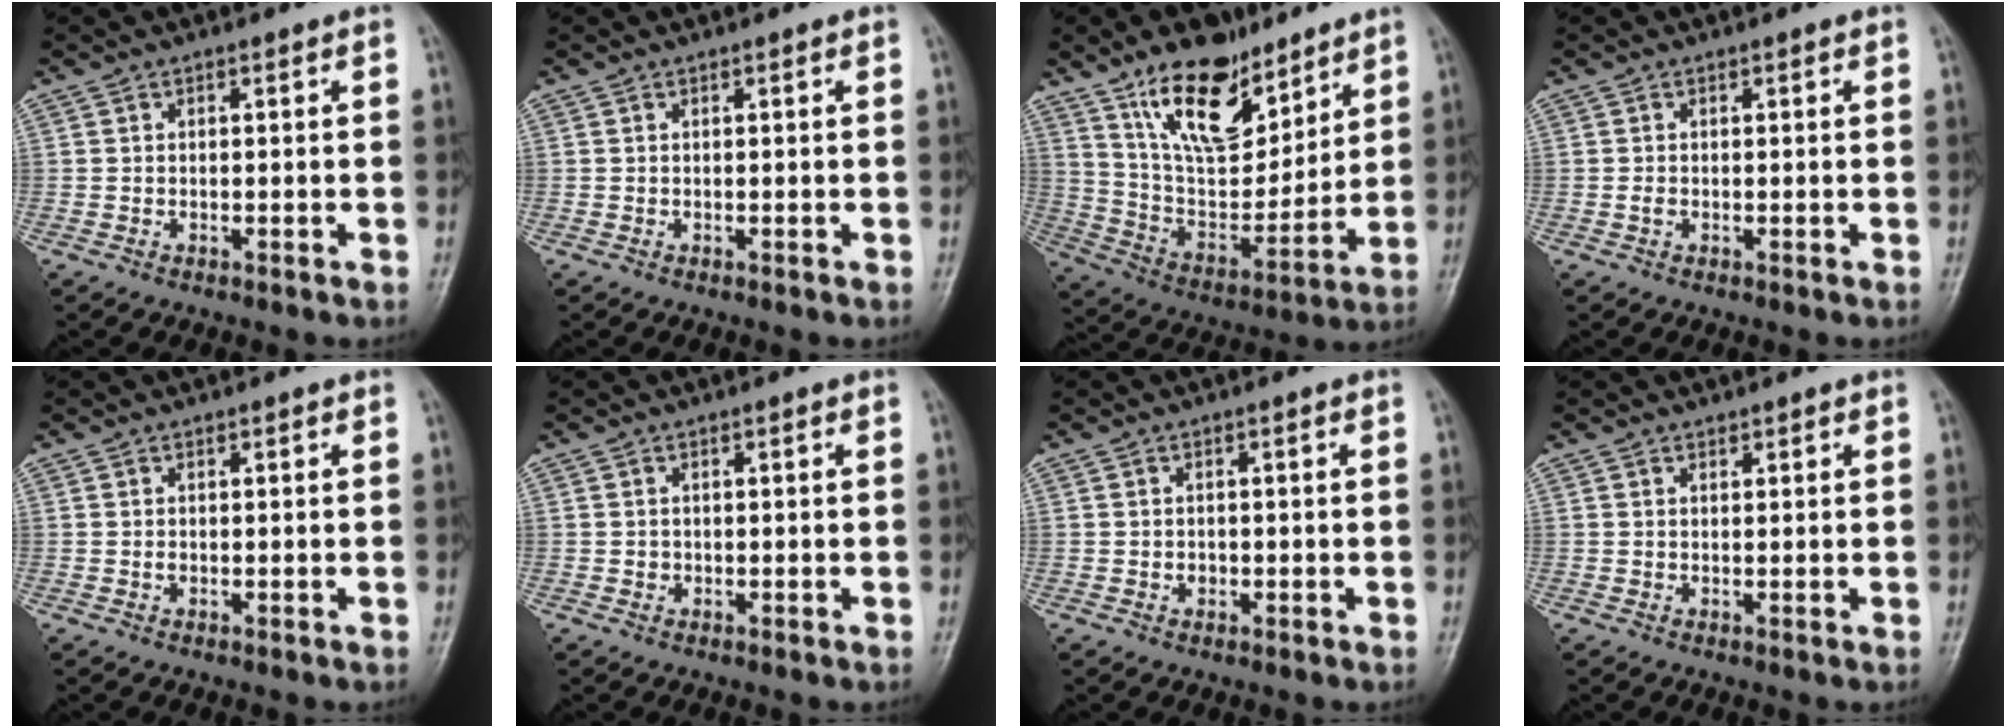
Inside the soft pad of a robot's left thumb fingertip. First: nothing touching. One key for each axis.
{"total": 0.0}
{"total": 18.6, "fx": 11.8, "fy": 9.2, "fz": 11.0, "tx": -0.131, "ty": -0.065, "tz": 0.218}
{"total": 0.9, "fx": 0.0, "fy": 0.7, "fz": 0.6, "tx": -0.007, "ty": 0.000, "tz": -0.001}
{"total": 0.7, "fx": 0.2, "fy": 0.5, "fz": 0.4, "tx": -0.002, "ty": 0.000, "tz": 0.002}
{"total": 0.8, "fx": 0.1, "fy": 0.8, "fz": 0.2, "tx": 0.004, "ty": 0.002, "tz": 0.001}
{"total": 1.1, "fx": -0.1, "fy": 1.0, "fz": 0.5, "tx": 0.000, "ty": 0.002, "tz": -0.002}
{"total": 0.9, "fx": 0.7, "fy": 0.5, "fz": 0.2, "tx": 0.005, "ty": -0.005, "tz": 0.008}